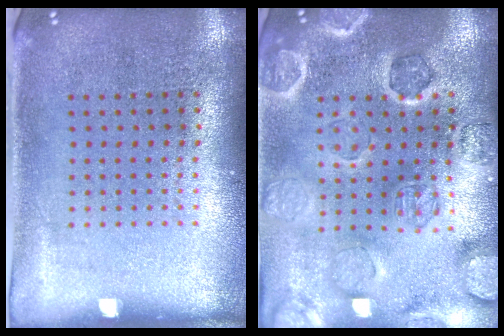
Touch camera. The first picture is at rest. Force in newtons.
{"total": 2.6, "press": 2.6, "slide": 0.2}